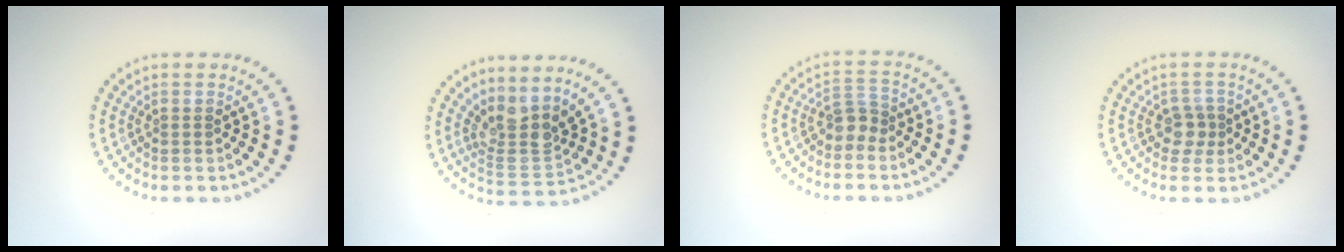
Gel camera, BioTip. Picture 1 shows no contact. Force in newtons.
{"total": 3.8, "press": 2.8, "slide": 2.6}
{"total": 2.1, "press": 1.6, "slide": 1.4}
{"total": 1.9, "press": 1.5, "slide": 1.1}